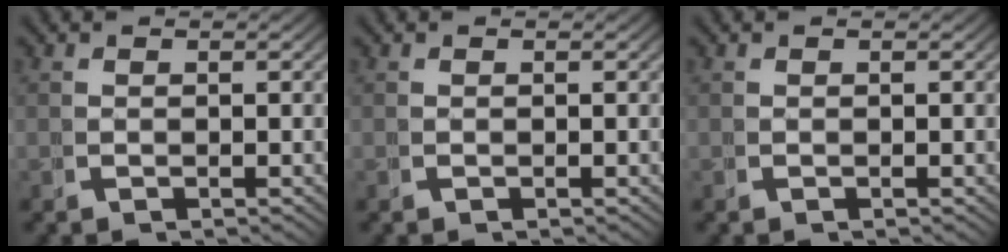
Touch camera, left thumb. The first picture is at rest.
{"total": 0.0}
{"total": 0.0}